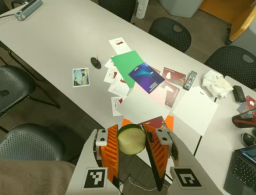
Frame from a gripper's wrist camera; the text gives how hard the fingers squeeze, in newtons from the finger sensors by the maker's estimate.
{"total": 14.5, "left": 14.8, "right": 14.2}